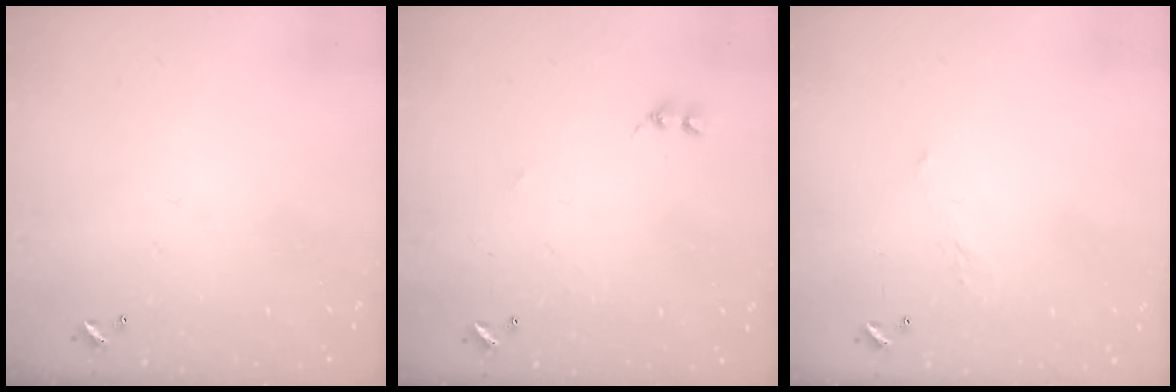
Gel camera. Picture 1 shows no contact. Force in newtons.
{"total": 2.8, "press": 2.7, "slide": 0.4}
{"total": 5.4, "press": 5.4, "slide": 0.8}